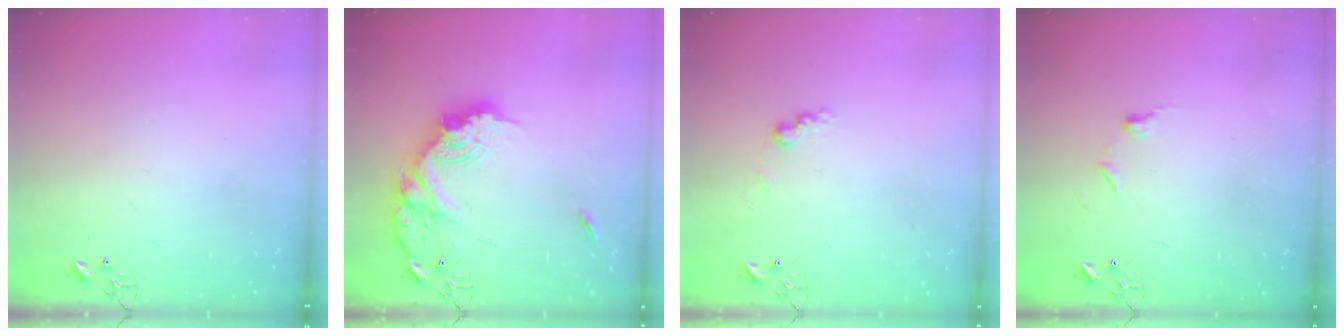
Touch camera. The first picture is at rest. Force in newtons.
{"total": 20.2, "press": 20.2, "slide": 1.6}
{"total": 7.3, "press": 7.2, "slide": 0.8}
{"total": 5.5, "press": 5.5, "slide": 0.6}